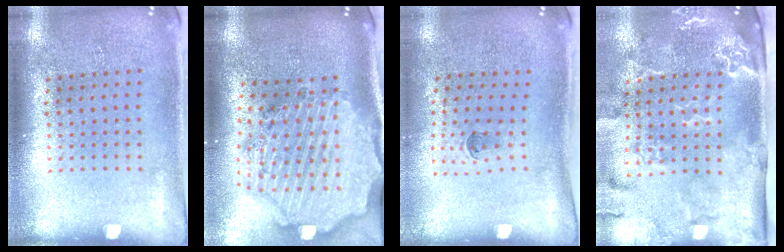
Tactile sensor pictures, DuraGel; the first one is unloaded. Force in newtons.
{"total": 3.8, "press": 3.1, "slide": 2.1}
{"total": 0.5, "press": 0.3, "slide": 0.4}
{"total": 3.1, "press": 2.4, "slide": 1.9}